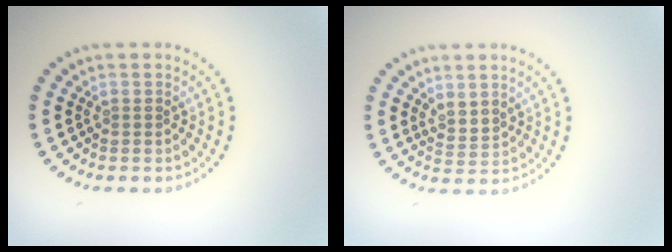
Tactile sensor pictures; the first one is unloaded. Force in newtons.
{"total": 1.8, "press": 1.4, "slide": 1.2}